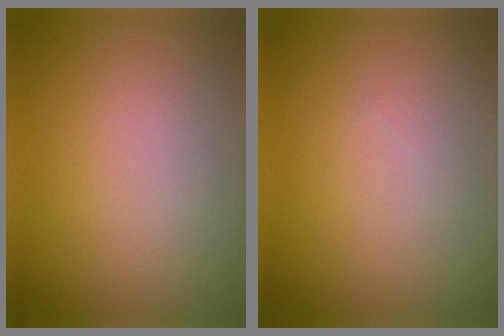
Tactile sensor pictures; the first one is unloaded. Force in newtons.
{"total": 0.0}